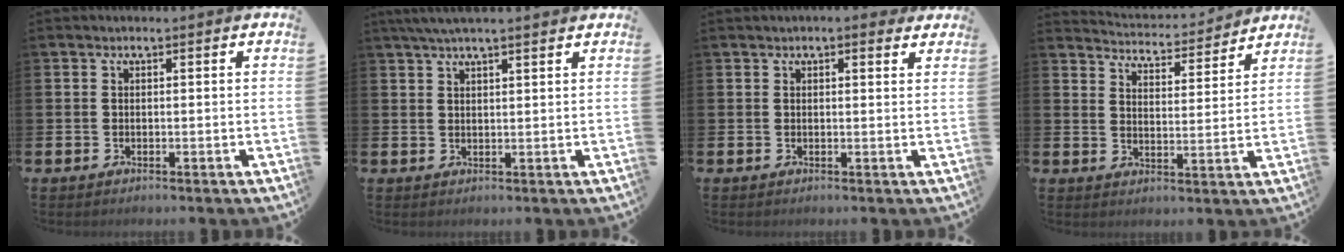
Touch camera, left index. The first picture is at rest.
{"total": 3.6, "force": [3.1, 0.2, 1.9], "torque": [-0.037, -0.002, 0.055]}
{"total": 1.4, "force": [1.4, 0.2, 0.4], "torque": [0.002, -0.004, 0.022]}
{"total": 4.3, "force": [4.3, 0.4, 0.2], "torque": [-0.016, -0.039, 0.069]}